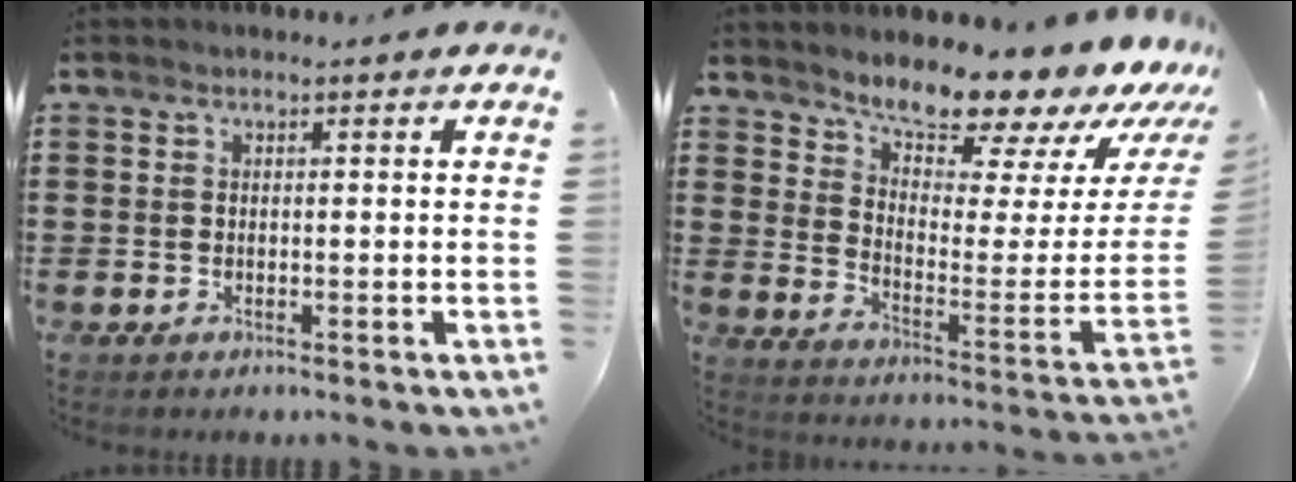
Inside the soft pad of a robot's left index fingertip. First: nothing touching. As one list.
[{"total": 10.9, "force": [9.9, 2.4, 3.8], "torque": [-0.073, -0.096, 0.164]}]